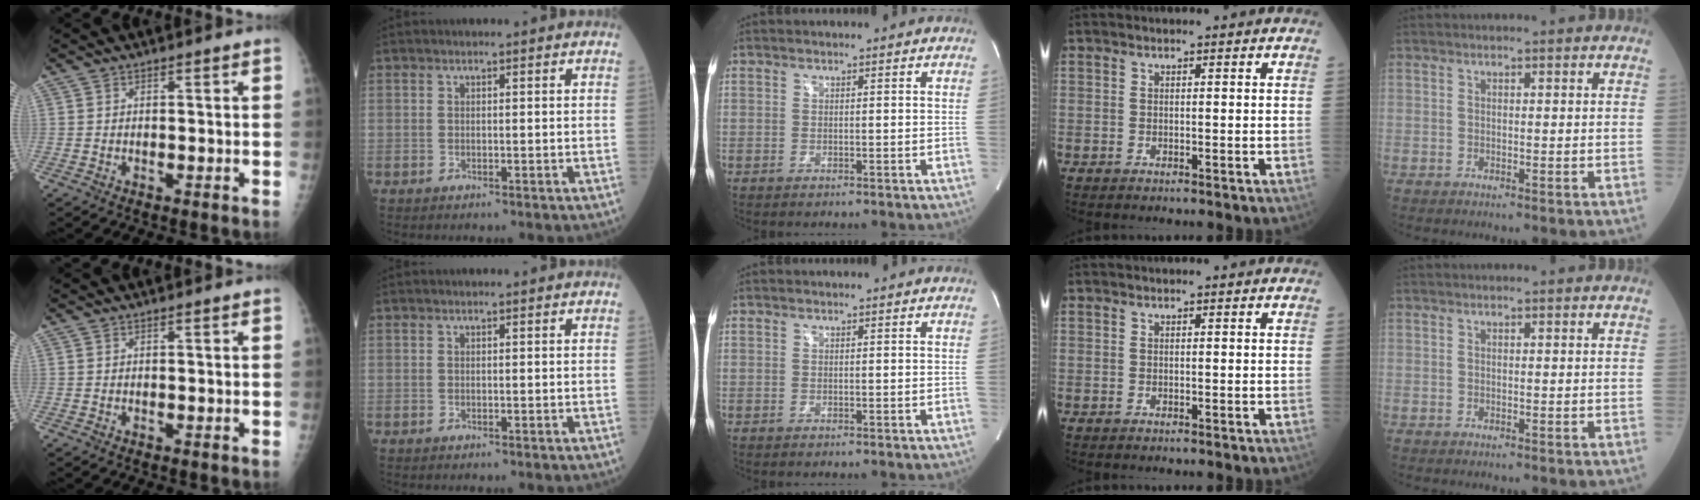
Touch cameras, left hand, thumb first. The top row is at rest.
{}